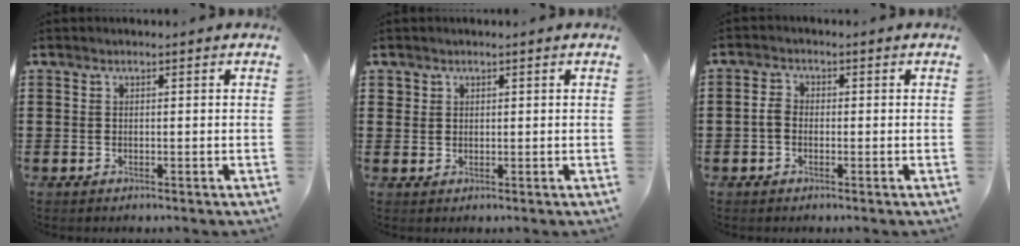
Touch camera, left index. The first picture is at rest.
{"total": 1.4, "force": [0.9, 1.0, 0.2], "torque": [-0.007, 0.004, 0.018]}
{"total": 2.3, "force": [-0.6, 1.7, 1.4], "torque": [-0.036, 0.002, -0.015]}